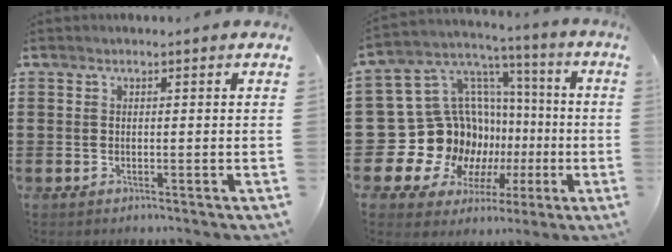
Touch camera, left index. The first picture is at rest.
{"total": 19.1, "force": [-2.8, 17.0, 8.2], "torque": [-0.186, -0.038, 0.008]}